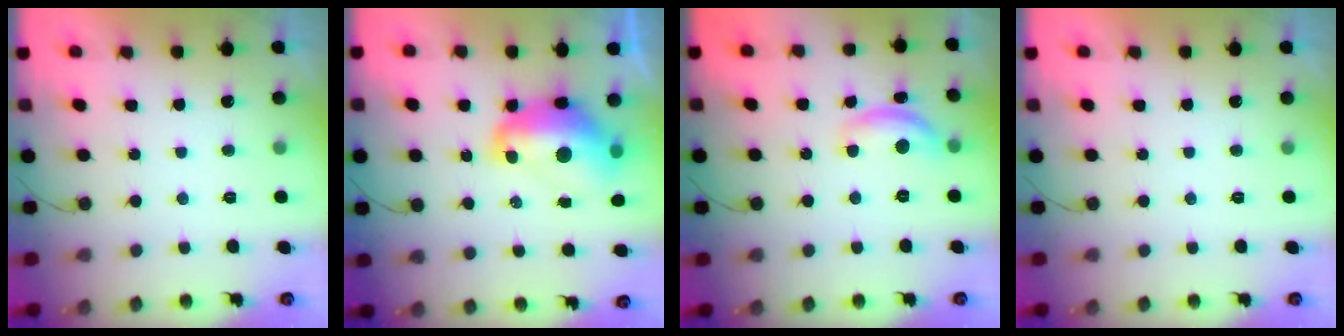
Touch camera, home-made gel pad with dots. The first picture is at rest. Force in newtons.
{"total": 14.4, "press": 14.4, "slide": 1.2}
{"total": 10.6, "press": 10.6, "slide": 0.6}
{"total": 0.0}